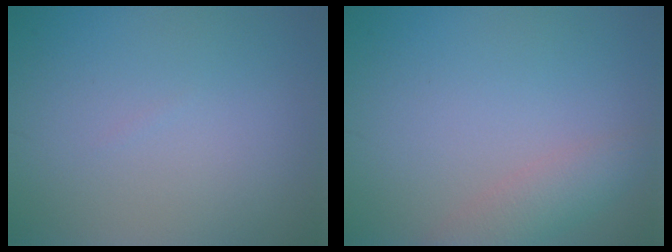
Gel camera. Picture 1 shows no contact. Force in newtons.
{"total": 2.6, "press": 2.6, "slide": 0.1}